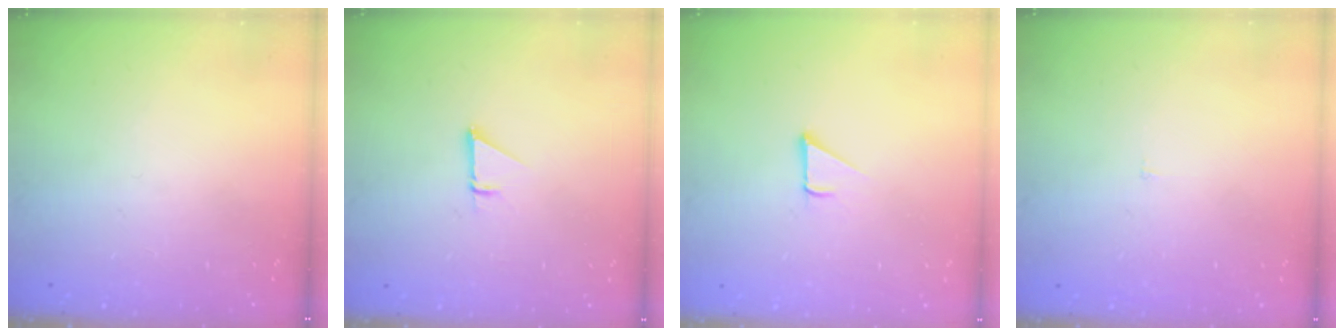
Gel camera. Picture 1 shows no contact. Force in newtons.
{"total": 0.9, "press": 0.9, "slide": 0.1}
{"total": 1.9, "press": 1.9, "slide": 0.1}
{"total": 1.8, "press": 1.8, "slide": 0.1}